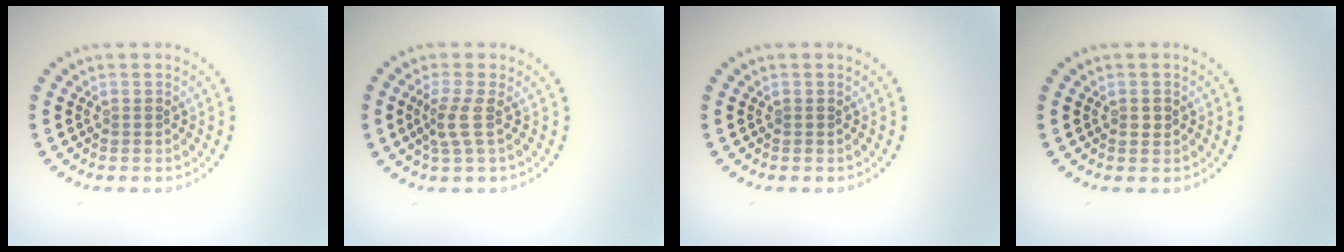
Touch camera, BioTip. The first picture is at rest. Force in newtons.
{"total": 2.2, "press": 1.6, "slide": 1.5}
{"total": 0.0}
{"total": 1.0, "press": 1.0, "slide": 0.1}